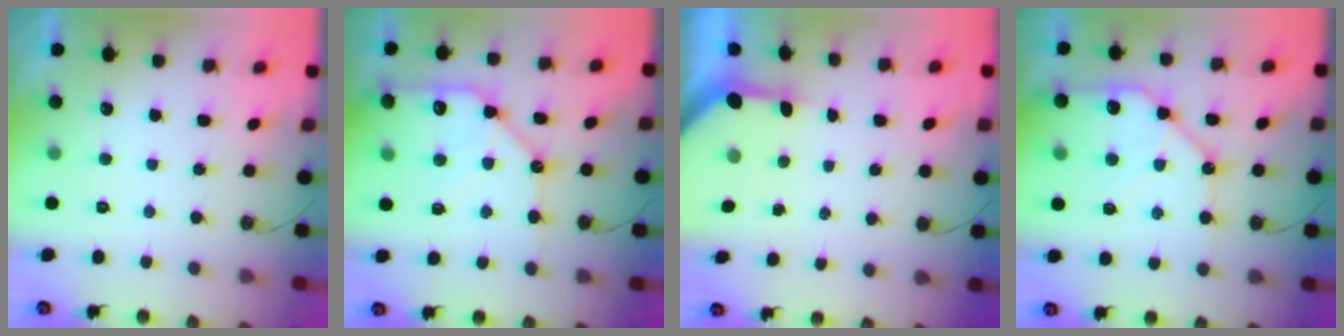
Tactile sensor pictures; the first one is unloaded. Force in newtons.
{"total": 14.2, "press": 14.1, "slide": 1.9}
{"total": 3.4, "press": 3.4, "slide": 0.3}
{"total": 12.9, "press": 12.8, "slide": 1.5}